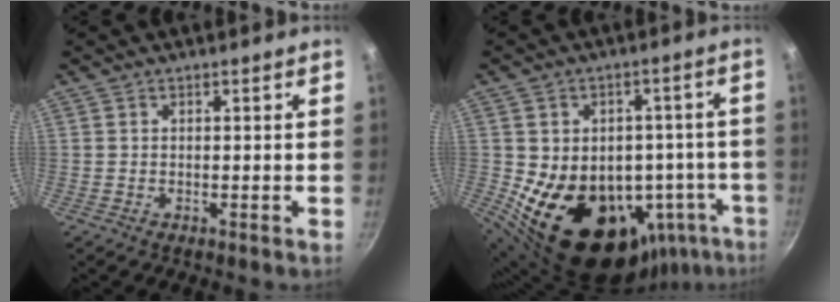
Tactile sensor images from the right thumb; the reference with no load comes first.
{"total": 23.7, "force": [-7.2, 16.8, 15.0], "torque": [-0.174, 0.019, -0.079]}